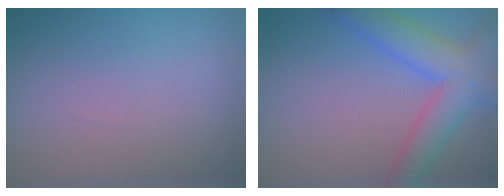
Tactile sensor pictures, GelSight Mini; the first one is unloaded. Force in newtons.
{"total": 6.7, "press": 6.7, "slide": 0.2}